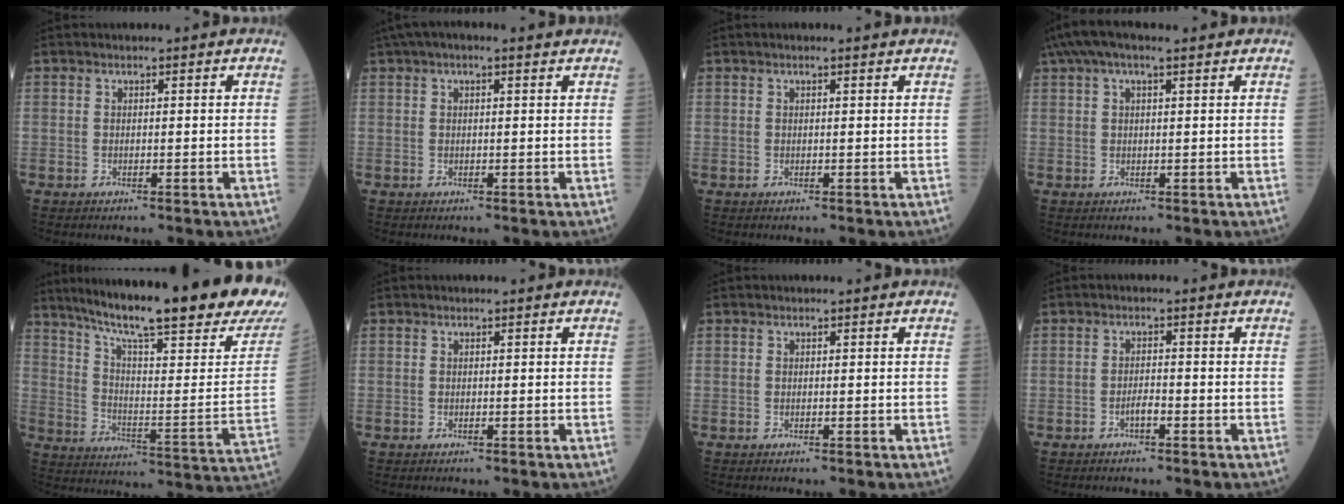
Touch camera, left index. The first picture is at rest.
{"total": 5.6, "force": [4.0, 1.2, 3.7], "torque": [-0.069, 0.041, 0.058]}
{"total": 1.3, "force": [1.0, -0.1, 0.8], "torque": [-0.014, 0.010, 0.015]}
{"total": 6.9, "force": [4.7, 1.5, 4.8], "torque": [-0.097, 0.055, 0.080]}
{"total": 30.6, "force": [24.2, 1.7, 18.6], "torque": [-0.278, -0.065, 0.327]}
{"total": 0.0}
{"total": 0.0}
{"total": 1.5, "force": [-0.9, 0.3, 1.2], "torque": [-0.021, 0.002, -0.016]}